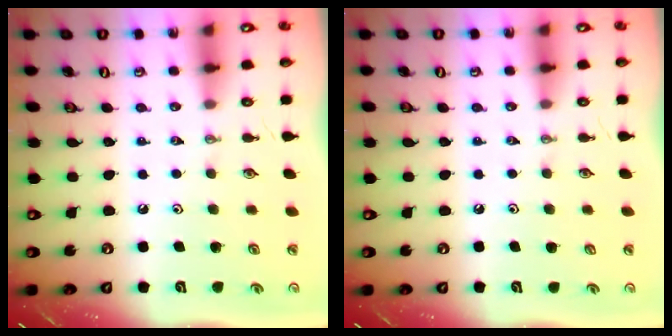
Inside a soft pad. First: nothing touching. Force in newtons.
{"total": 1.1, "press": 0.1, "slide": 1.1}